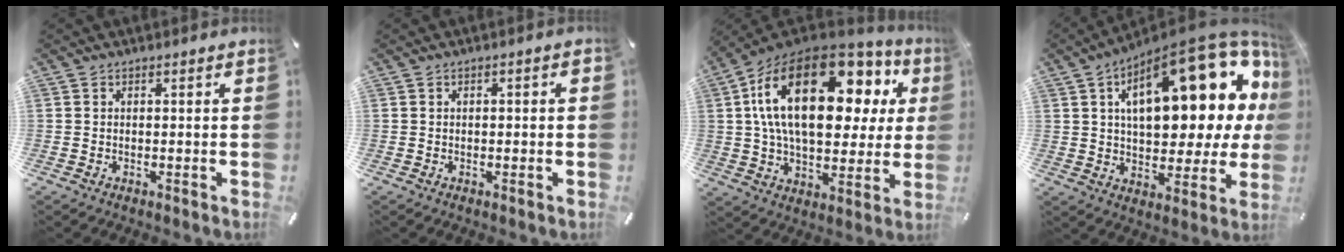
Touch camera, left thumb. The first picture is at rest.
{"total": 1.1, "force": [-0.1, 0.4, 1.1], "torque": [-0.019, 0.002, -0.003]}
{"total": 27.3, "force": [9.4, 14.3, 21.2], "torque": [-0.407, -0.044, 0.154]}
{"total": 25.9, "force": [10.3, 11.6, 20.8], "torque": [-0.302, -0.063, 0.169]}